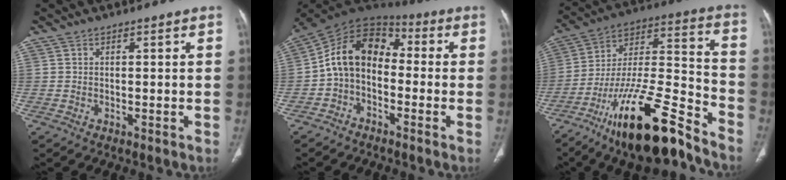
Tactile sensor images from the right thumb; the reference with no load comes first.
{"total": 11.6, "force": [-1.7, 8.4, 7.9], "torque": [-0.126, 0.057, -0.047]}
{"total": 23.3, "force": [-16.1, 5.5, 15.9], "torque": [-0.284, 0.080, -0.279]}